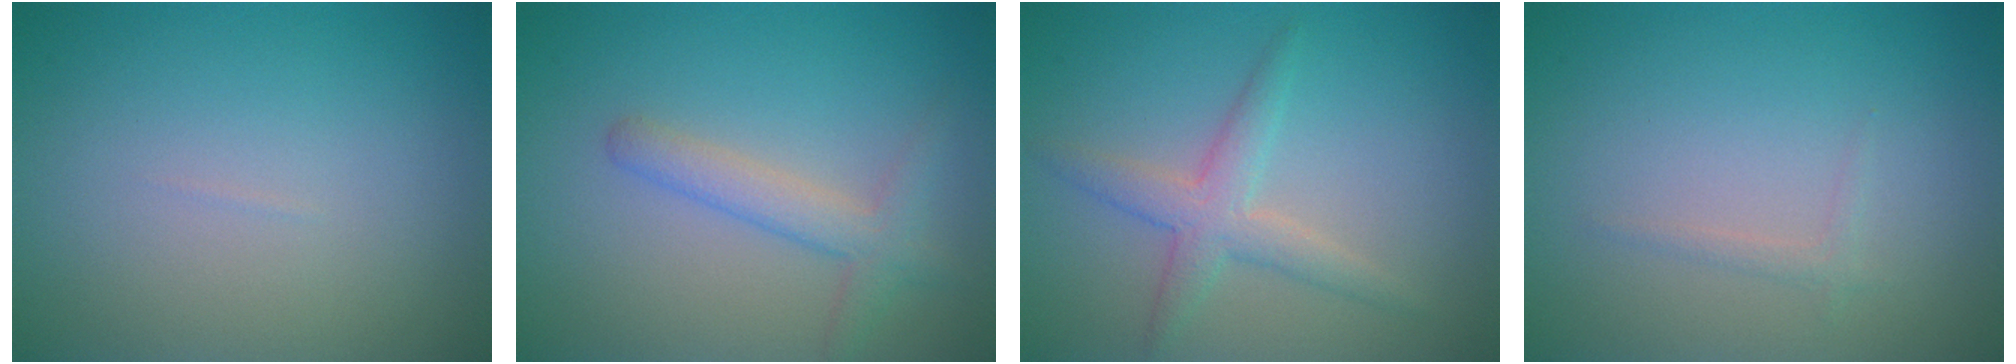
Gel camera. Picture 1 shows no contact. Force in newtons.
{"total": 2.8, "press": 2.8, "slide": 0.1}
{"total": 3.0, "press": 3.0, "slide": 0.1}
{"total": 0.8, "press": 0.8, "slide": 0.1}